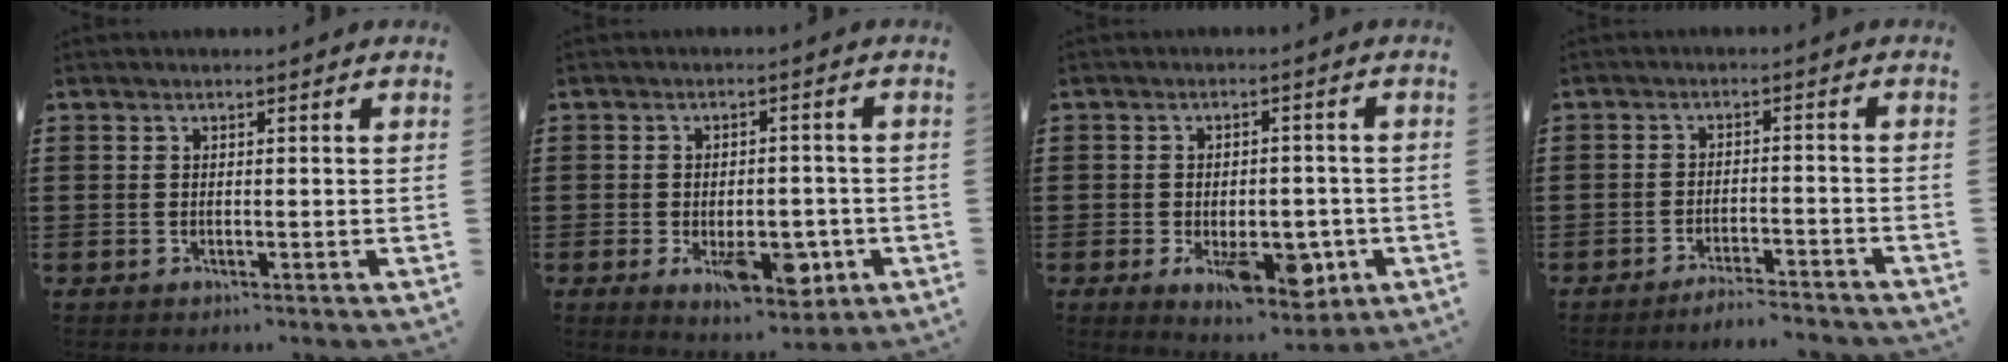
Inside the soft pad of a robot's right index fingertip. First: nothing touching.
{"total": 9.5, "force": [-3.4, 4.8, 7.5], "torque": [-0.095, -0.006, -0.053]}
{"total": 9.9, "force": [-3.5, 5.2, 7.7], "torque": [-0.097, -0.007, -0.052]}
{"total": 3.2, "force": [-3.2, -0.1, 0.6], "torque": [-0.014, 0.001, -0.064]}